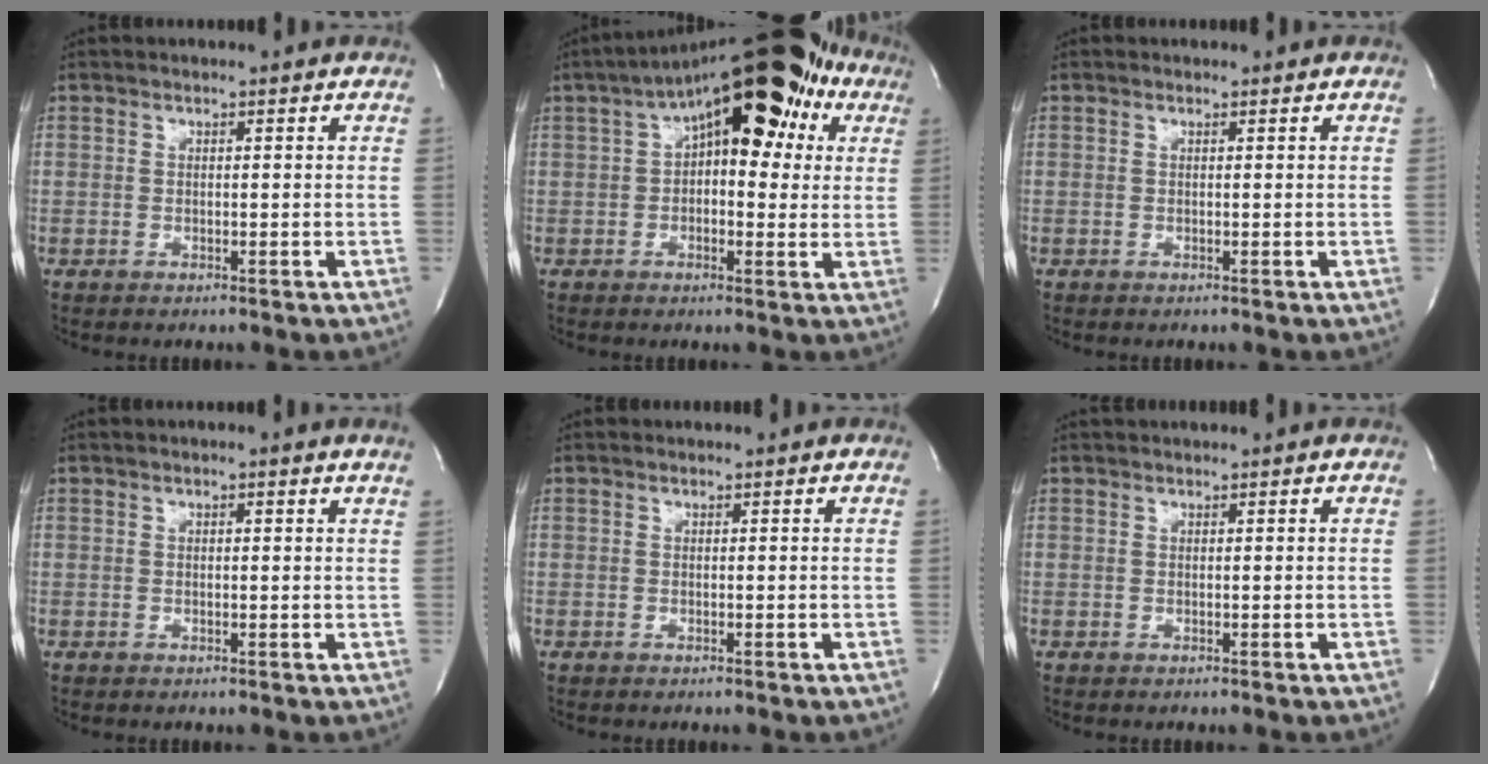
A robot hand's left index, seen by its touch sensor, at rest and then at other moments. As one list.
[{"total": 20.0, "force": [8.1, 8.7, 16.1], "torque": [-0.257, 0.064, 0.116]}, {"total": 0.0}, {"total": 1.4, "force": [0.7, -0.1, 1.1], "torque": [-0.022, -0.002, 0.006]}, {"total": 0.0}, {"total": 1.0, "force": [0.9, -0.2, 0.4], "torque": [-0.005, 0.015, 0.021]}]